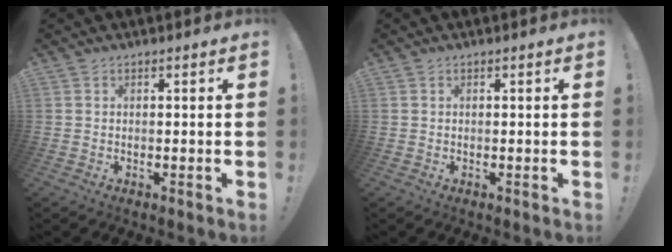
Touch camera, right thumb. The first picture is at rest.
{"total": 0.0}